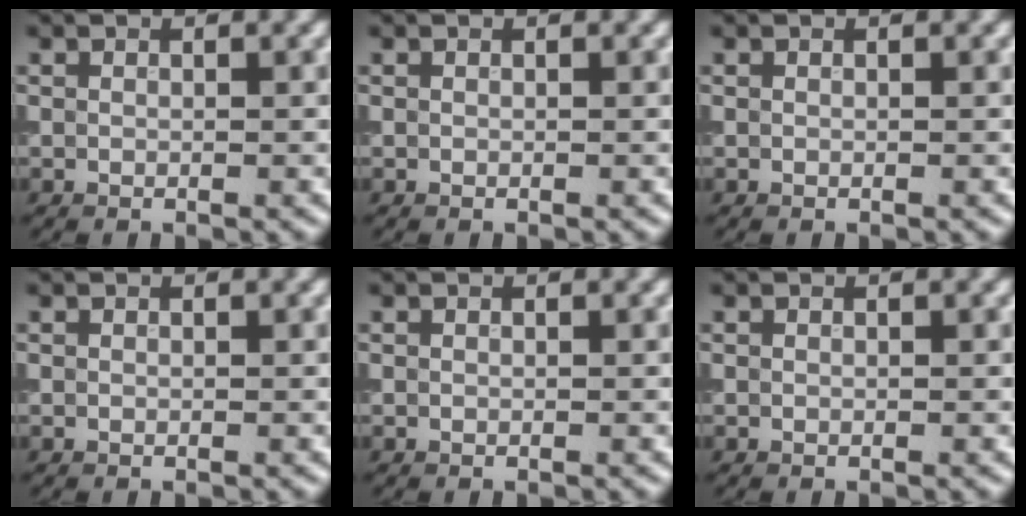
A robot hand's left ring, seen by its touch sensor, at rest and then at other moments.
{"total": 0.0}
{"total": 0.0}
{"total": 0.0}
{"total": 0.0}
{"total": 0.0}